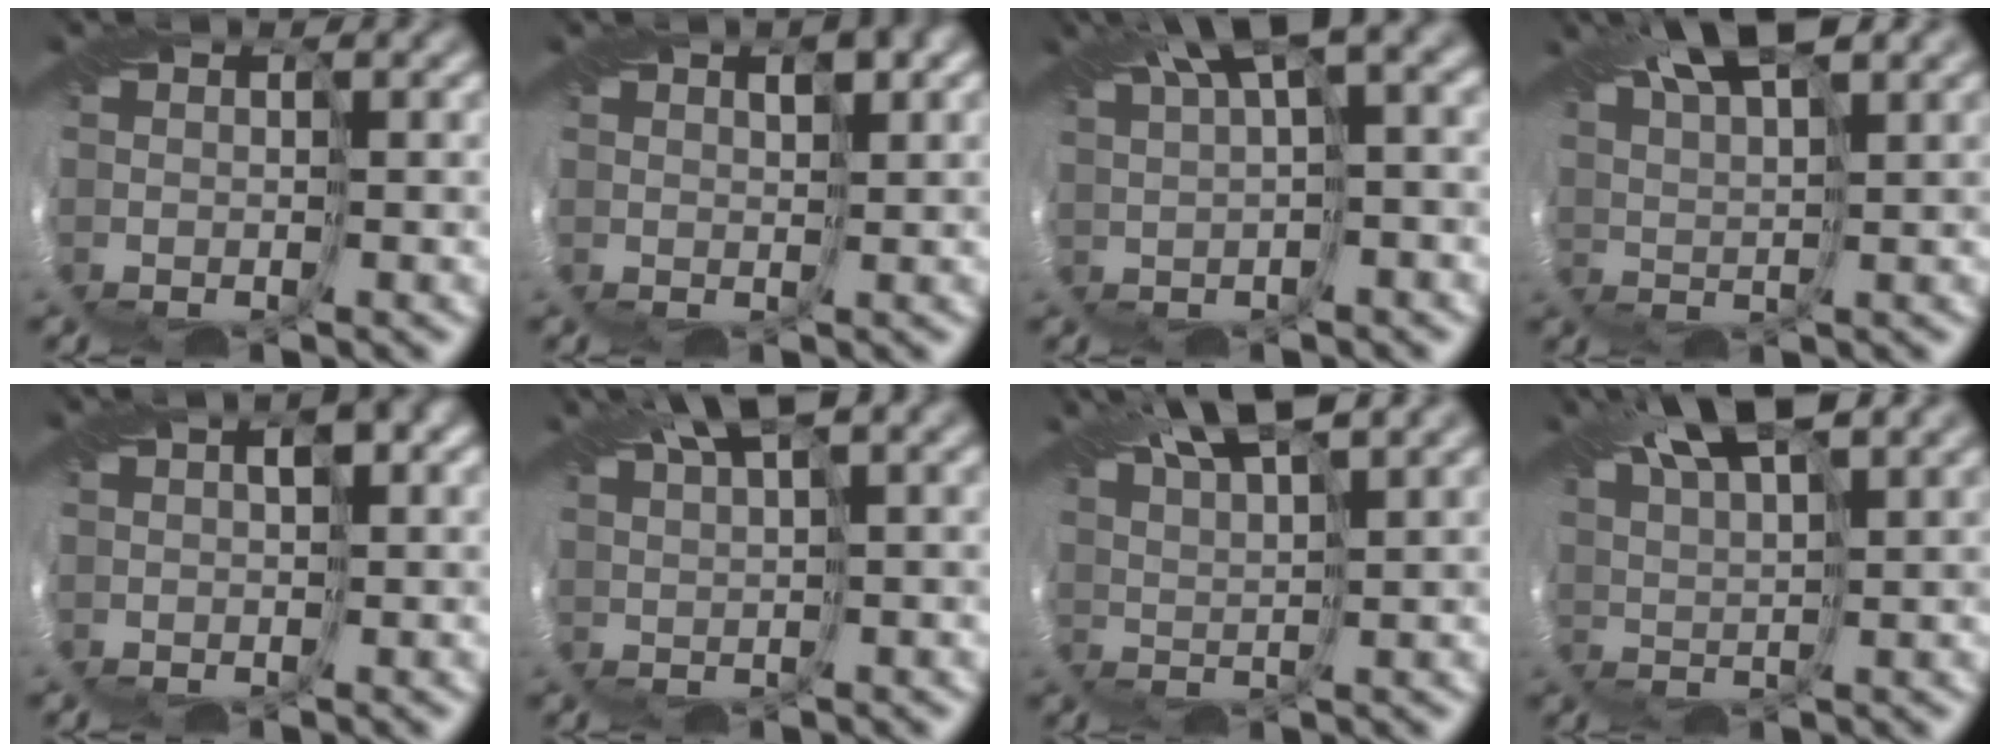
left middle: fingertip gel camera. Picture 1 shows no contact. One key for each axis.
{"total": 1.8, "fx": 1.0, "fy": 0.5, "fz": 1.4, "tx": -0.024, "ty": 0.006, "tz": 0.018}
{"total": 6.9, "fx": 3.2, "fy": 1.5, "fz": 6.0, "tx": -0.104, "ty": 0.026, "tz": 0.063}
{"total": 6.9, "fx": 4.5, "fy": 1.4, "fz": 5.1, "tx": -0.093, "ty": 0.018, "tz": 0.077}
{"total": 2.4, "fx": 0.7, "fy": 0.9, "fz": 2.1, "tx": -0.031, "ty": 0.011, "tz": 0.010}
{"total": 5.4, "fx": 3.1, "fy": 1.0, "fz": 4.3, "tx": -0.079, "ty": 0.020, "tz": 0.060}
{"total": 7.2, "fx": 4.7, "fy": 1.3, "fz": 5.3, "tx": -0.095, "ty": 0.019, "tz": 0.085}
{"total": 7.7, "fx": 4.7, "fy": 1.7, "fz": 5.8, "tx": -0.108, "ty": 0.019, "tz": 0.085}